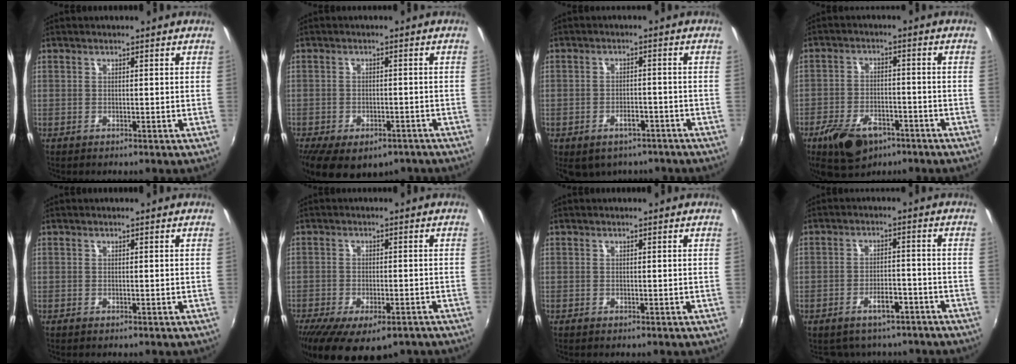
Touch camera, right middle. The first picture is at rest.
{"total": 13.9, "force": [-9.0, 7.0, 7.9], "torque": [-0.168, -0.033, -0.122]}
{"total": 7.1, "force": [-4.7, 4.2, 3.2], "torque": [-0.068, 0.000, -0.053]}
{"total": 11.7, "force": [-7.2, 6.2, 6.7], "torque": [-0.152, -0.016, -0.122]}
{"total": 0.0}
{"total": 14.4, "force": [-9.5, 5.9, 9.1], "torque": [-0.191, -0.049, -0.138]}
{"total": 0.0}
{"total": 6.9, "force": [-5.2, 3.4, 2.9], "torque": [-0.058, 0.015, -0.062]}